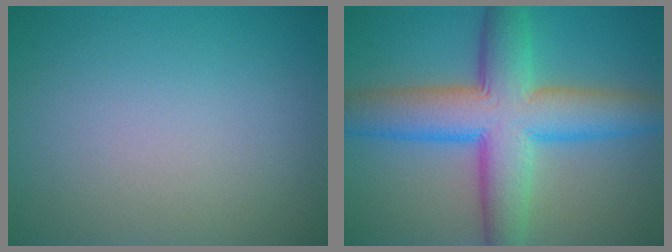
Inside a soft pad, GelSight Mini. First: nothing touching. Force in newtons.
{"total": 10.2, "press": 10.2, "slide": 0.3}